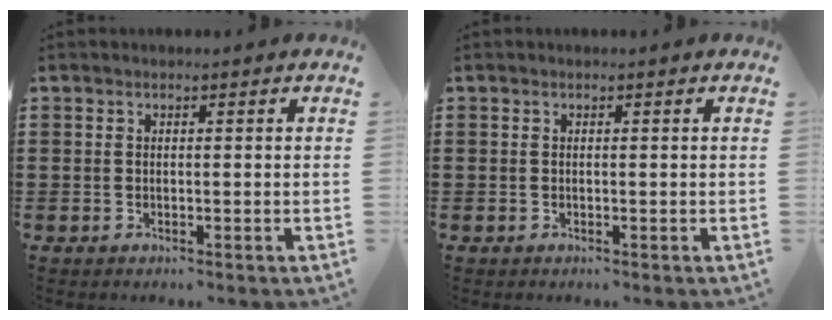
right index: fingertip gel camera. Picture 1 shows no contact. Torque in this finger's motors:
{"motor_torque": [0.26, 0.95, 0.00, 0.00]}